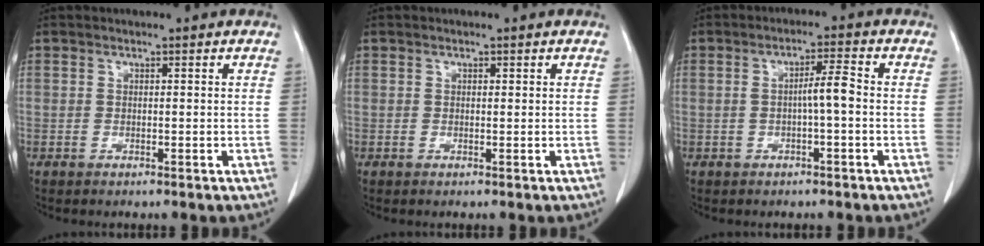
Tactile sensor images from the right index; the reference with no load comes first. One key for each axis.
{"total": 0.0}
{"total": 3.8, "fx": -0.5, "fy": 0.2, "fz": 3.8, "tx": -0.062, "ty": 0.008, "tz": -0.008}